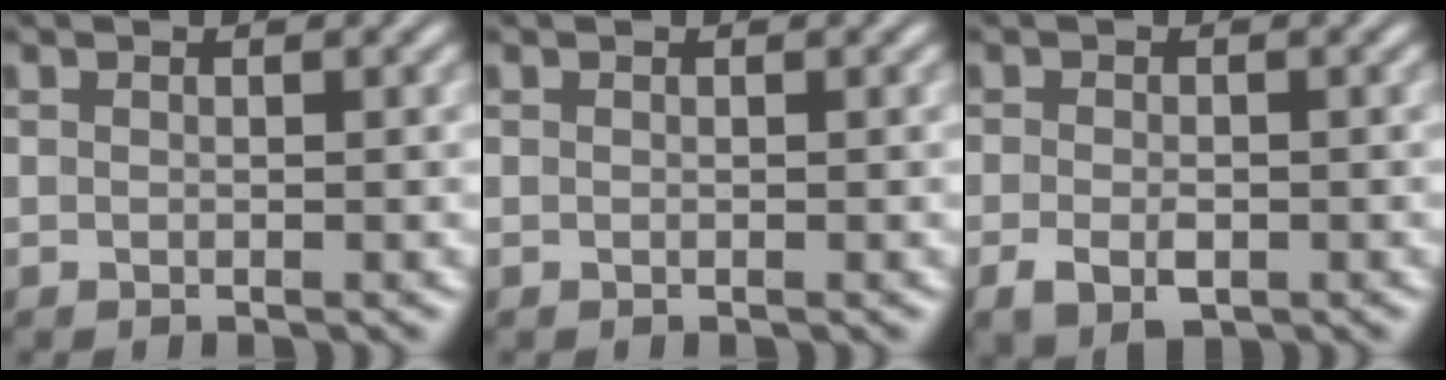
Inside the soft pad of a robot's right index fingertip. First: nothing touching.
{"total": 0.0}
{"total": 3.0, "force": [-1.5, 1.7, 2.0], "torque": [-0.043, -0.017, -0.015]}